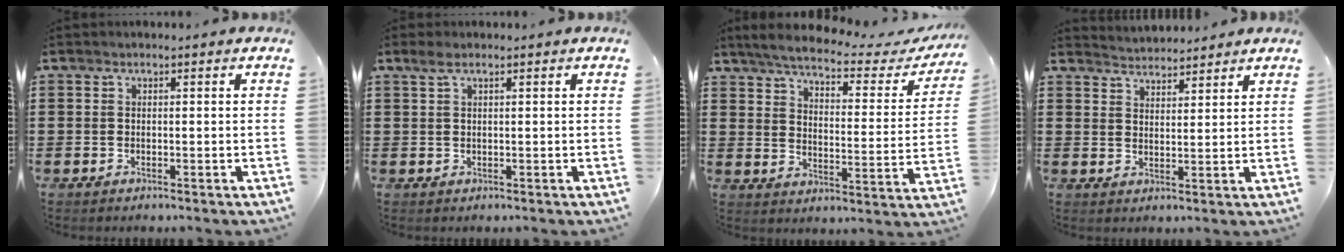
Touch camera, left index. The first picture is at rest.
{"total": 1.4, "force": [0.6, 0.2, 1.3], "torque": [-0.025, 0.002, 0.011]}
{"total": 4.6, "force": [4.1, 0.3, 2.1], "torque": [-0.064, -0.025, 0.062]}
{"total": 3.3, "force": [3.2, 0.1, -0.3], "torque": [-0.004, -0.011, 0.060]}